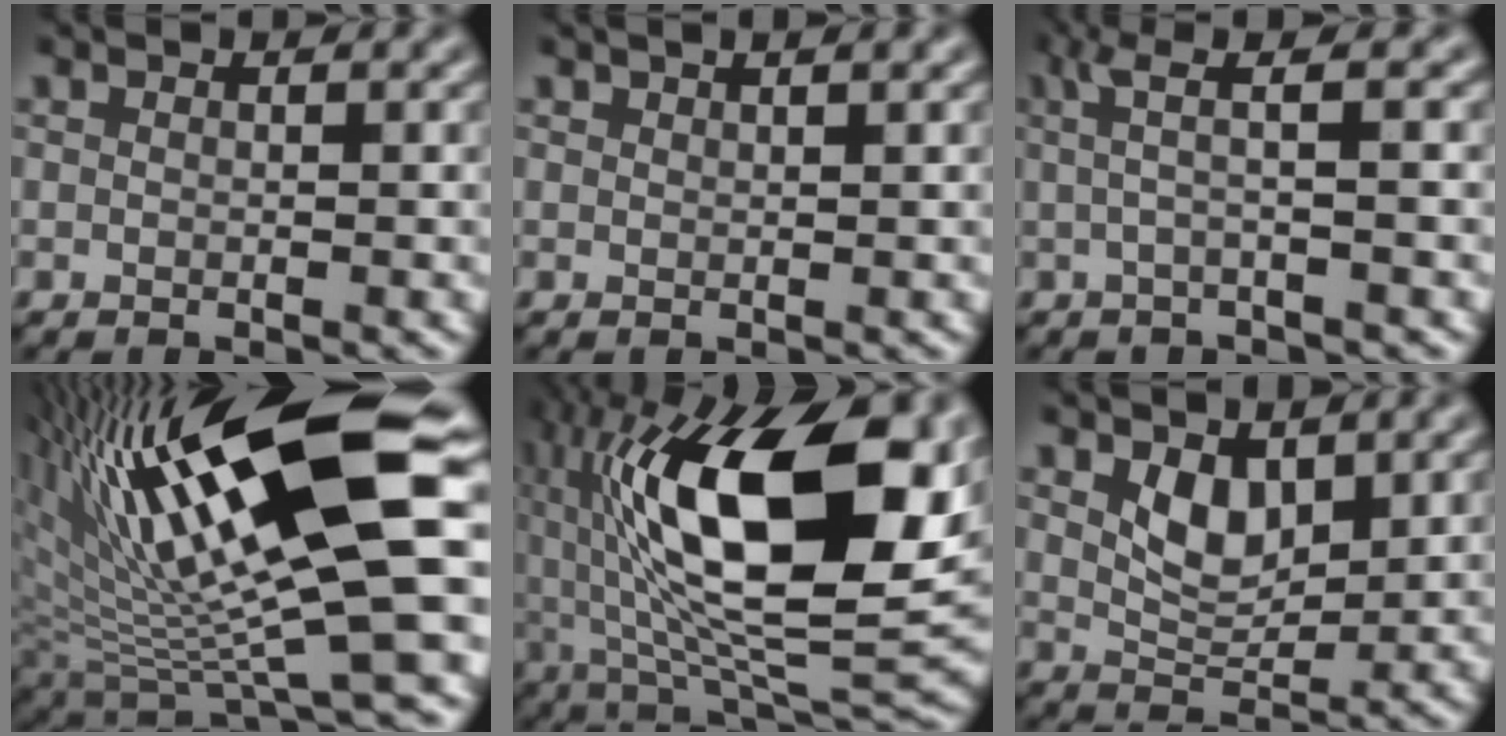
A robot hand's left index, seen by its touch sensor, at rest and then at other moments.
{"total": 0.9, "force": [0.8, 0.2, 0.5], "torque": [-0.005, 0.000, 0.013]}
{"total": 3.1, "force": [0.5, 0.4, 3.0], "torque": [-0.053, 0.008, 0.009]}
{"total": 16.4, "force": [4.6, 4.0, 15.3], "torque": [-0.264, -0.001, 0.082]}
{"total": 17.5, "force": [3.5, 6.7, 15.8], "torque": [-0.269, 0.012, 0.047]}
{"total": 3.2, "force": [1.5, 1.8, 2.2], "torque": [-0.043, -0.009, 0.033]}